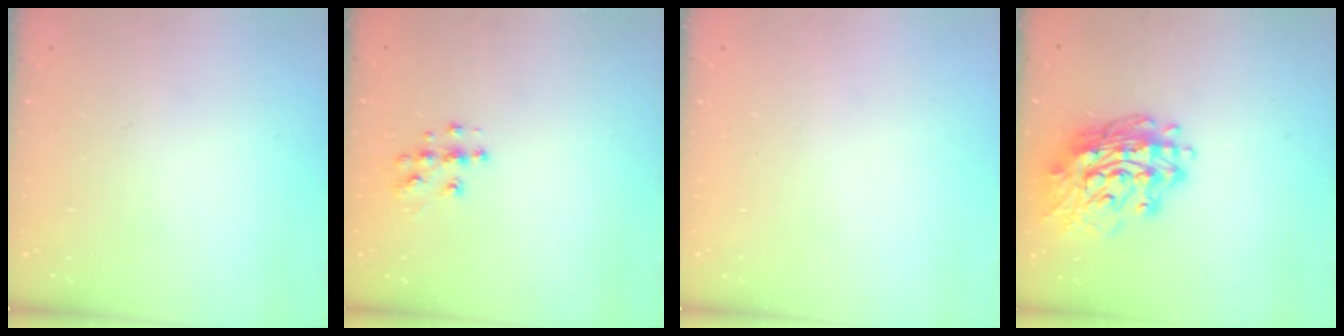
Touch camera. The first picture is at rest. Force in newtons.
{"total": 8.6, "press": 8.6, "slide": 0.4}
{"total": 0.0}
{"total": 18.5, "press": 18.4, "slide": 2.1}